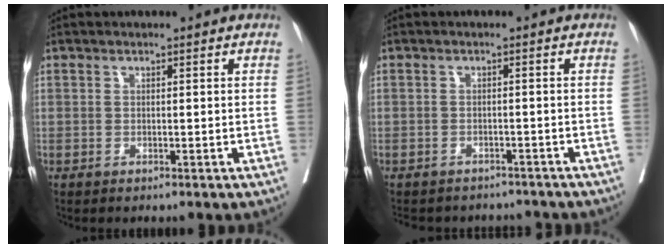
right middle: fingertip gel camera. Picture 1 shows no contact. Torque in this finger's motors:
{"motor_torque": [0.11, -0.22, 0.03, 0.02]}